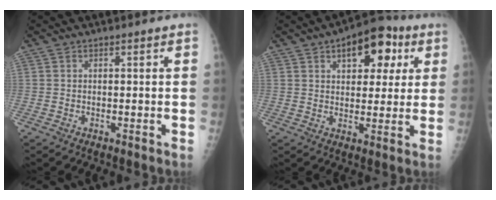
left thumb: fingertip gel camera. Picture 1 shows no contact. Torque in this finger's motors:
{"motor_torque": [0.15, 0.31, 0.27, 0.18, 0.14]}